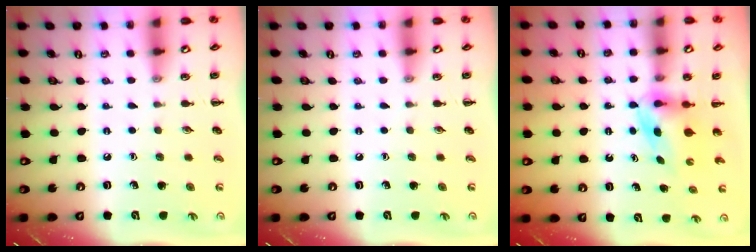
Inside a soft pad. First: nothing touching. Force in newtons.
{"total": 0.0}
{"total": 4.7, "press": 4.7, "slide": 0.2}